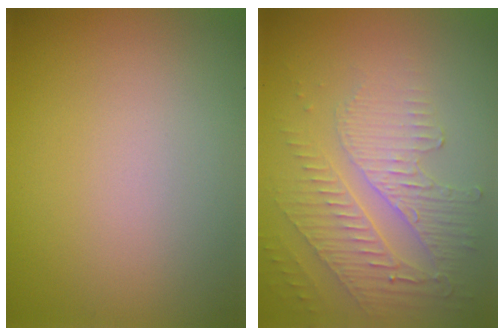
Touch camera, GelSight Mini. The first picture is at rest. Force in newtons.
{"total": 4.0, "press": 3.3, "slide": 2.3}